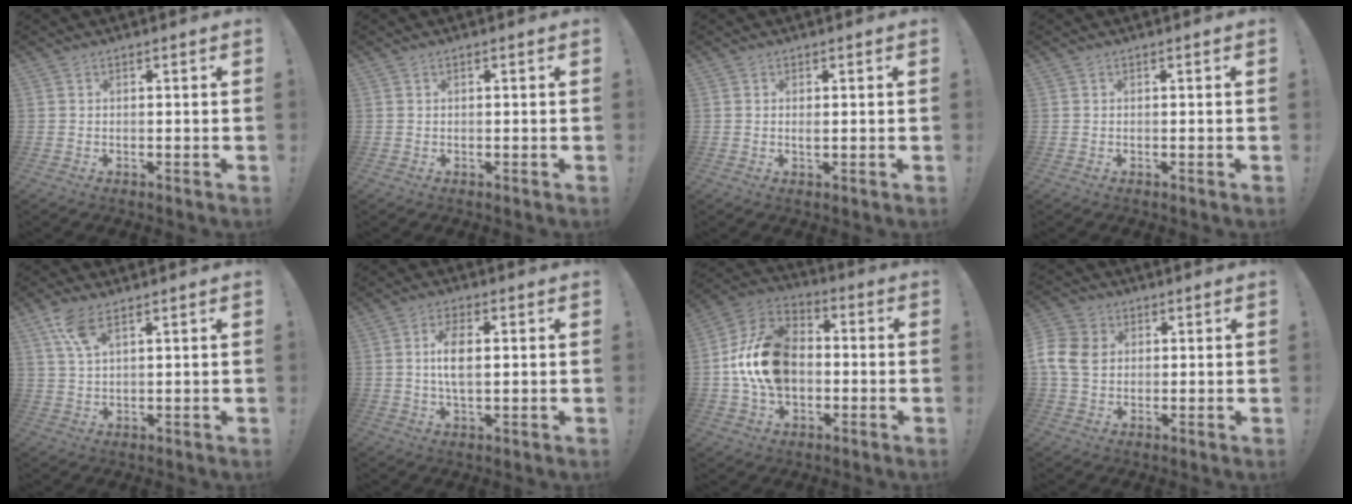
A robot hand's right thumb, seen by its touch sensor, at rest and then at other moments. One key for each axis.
{"total": 0.0}
{"total": 1.0, "fx": 0.3, "fy": 0.4, "fz": 0.9, "tx": -0.002, "ty": -0.005, "tz": 0.002}
{"total": 0.0}
{"total": 6.8, "fx": 3.9, "fy": 2.1, "fz": 5.2, "tx": -0.105, "ty": -0.010, "tz": 0.072}
{"total": 7.6, "fx": 1.2, "fy": 3.5, "fz": 6.6, "tx": -0.115, "ty": -0.005, "tz": 0.014}
{"total": 19.3, "fx": -0.6, "fy": 13.8, "fz": 13.5, "tx": -0.234, "ty": 0.032, "tz": -0.001}
{"total": 9.8, "fx": 1.1, "fy": 7.8, "fz": 5.8, "tx": -0.122, "ty": 0.002, "tz": 0.024}